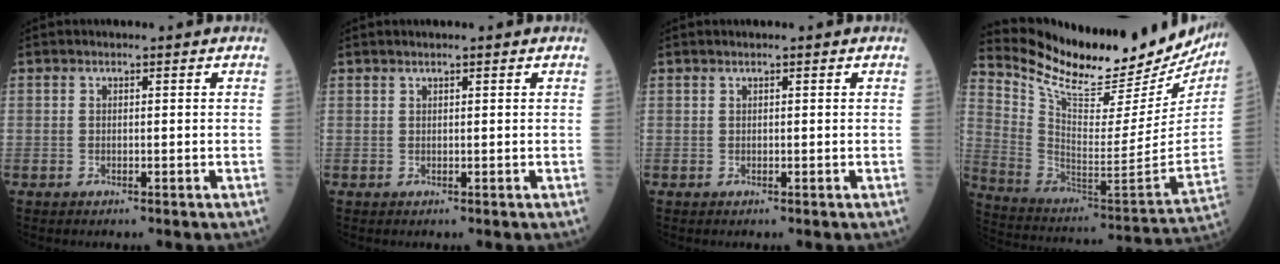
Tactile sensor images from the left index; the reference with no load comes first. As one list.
[{"total": 1.4, "force": [1.1, 0.1, 0.9], "torque": [-0.014, 0.013, 0.018]}, {"total": 0.5, "force": [0.4, 0.0, 0.3], "torque": [-0.009, 0.008, 0.007]}, {"total": 27.8, "force": [24.5, 6.0, 11.6], "torque": [-0.203, -0.078, 0.354]}]